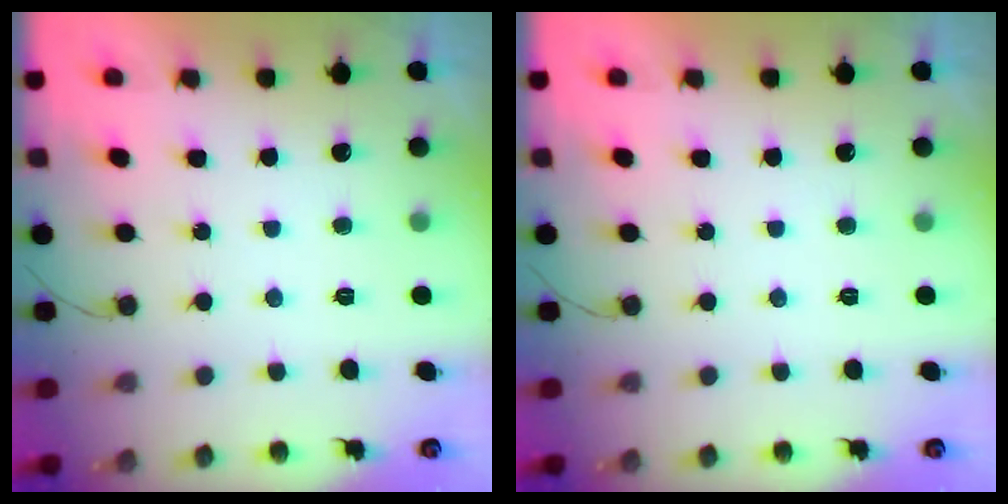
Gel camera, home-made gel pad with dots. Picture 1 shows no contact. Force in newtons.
{"total": 0.0}